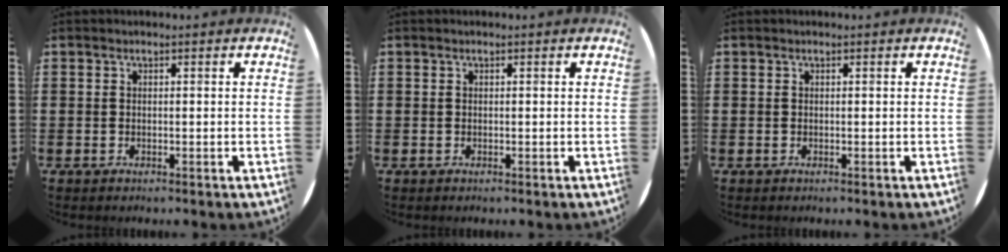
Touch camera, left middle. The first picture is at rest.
{"total": 0.0}
{"total": 0.0}